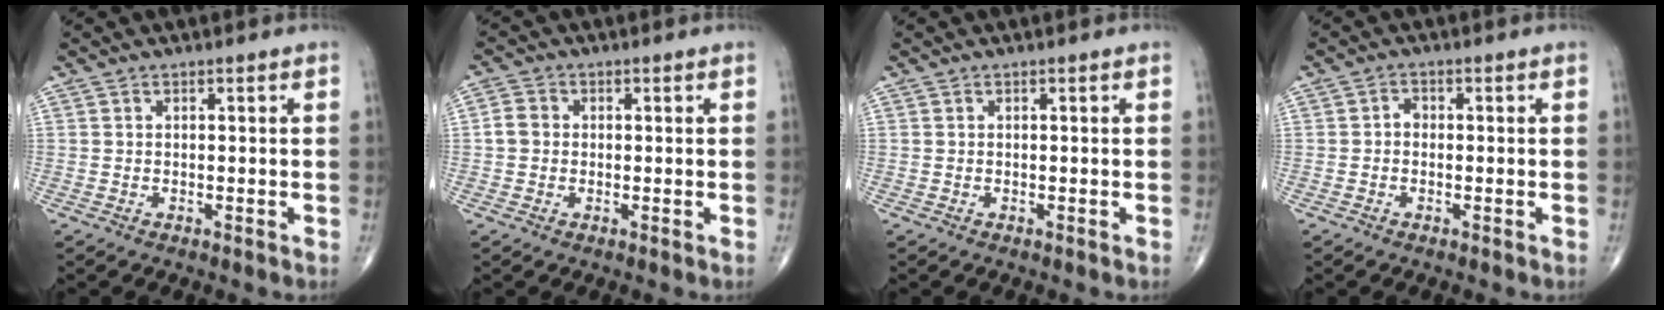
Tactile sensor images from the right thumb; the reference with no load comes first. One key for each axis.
{"total": 3.1, "fx": -0.1, "fy": 2.7, "fz": 1.5, "tx": -0.023, "ty": 0.009, "tz": -0.007}
{"total": 0.0}
{"total": 1.6, "fx": -0.2, "fy": 1.2, "fz": 0.9, "tx": -0.004, "ty": 0.005, "tz": -0.009}